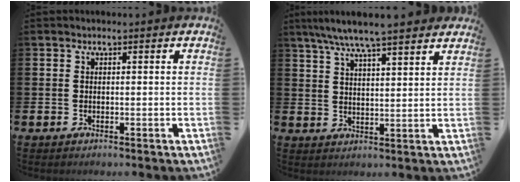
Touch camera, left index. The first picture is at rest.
{"total": 7.1, "force": [6.6, 0.3, 2.6], "torque": [-0.065, -0.025, 0.118]}